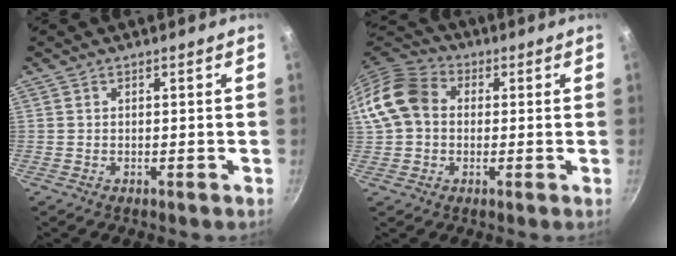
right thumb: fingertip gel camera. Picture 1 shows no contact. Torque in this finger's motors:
{"motor_torque": [-0.26, 0.84, 0.64, -0.37, 0.22]}